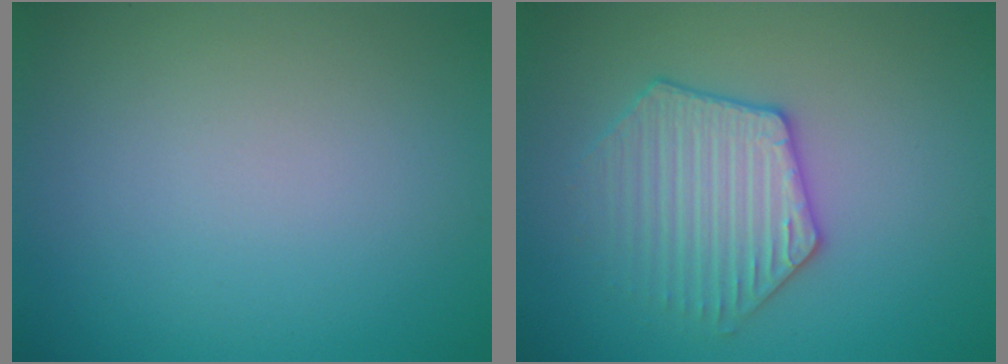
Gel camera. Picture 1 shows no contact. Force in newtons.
{"total": 3.6, "press": 3.5, "slide": 0.5}